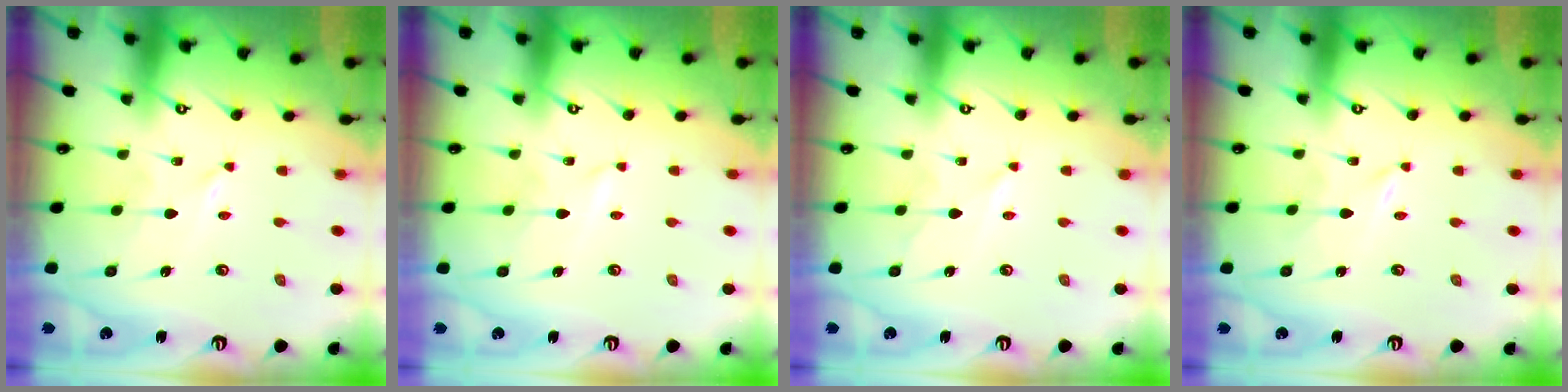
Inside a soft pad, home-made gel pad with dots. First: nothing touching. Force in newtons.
{"total": 2.3, "press": 2.3, "slide": 0.2}
{"total": 3.0, "press": 2.9, "slide": 0.4}
{"total": 0.0}